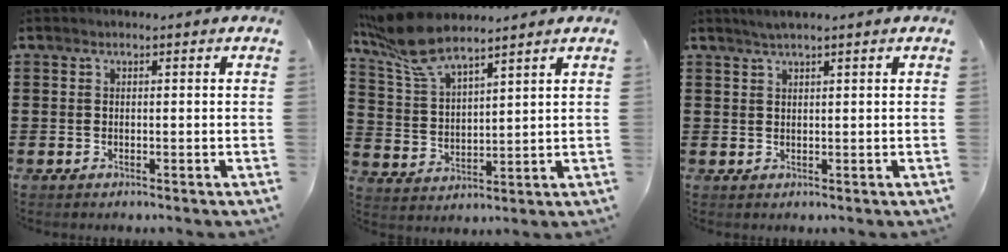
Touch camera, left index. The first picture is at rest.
{"total": 8.2, "force": [6.8, 1.3, 4.4], "torque": [-0.117, -0.025, 0.122]}
{"total": 1.5, "force": [1.3, 0.2, 0.7], "torque": [-0.015, 0.000, 0.024]}